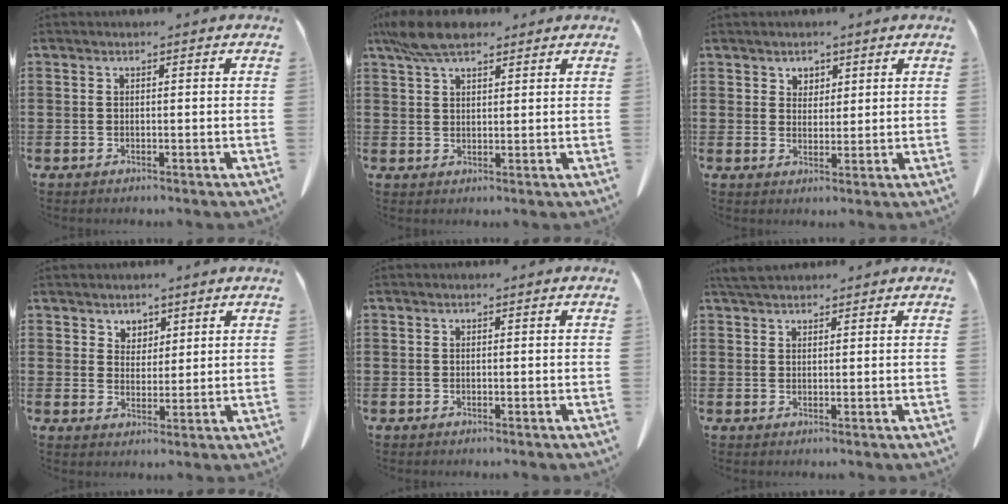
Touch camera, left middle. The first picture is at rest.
{"total": 6.4, "force": [5.0, 2.1, 3.5], "torque": [-0.083, -0.002, 0.094]}
{"total": 2.6, "force": [2.0, 1.7, 0.2], "torque": [-0.003, 0.004, 0.037]}
{"total": 3.4, "force": [2.7, 2.1, 0.0], "torque": [-0.004, -0.001, 0.050]}
{"total": 0.0}
{"total": 3.0, "force": [2.7, 0.7, 1.1], "torque": [-0.029, 0.001, 0.052]}